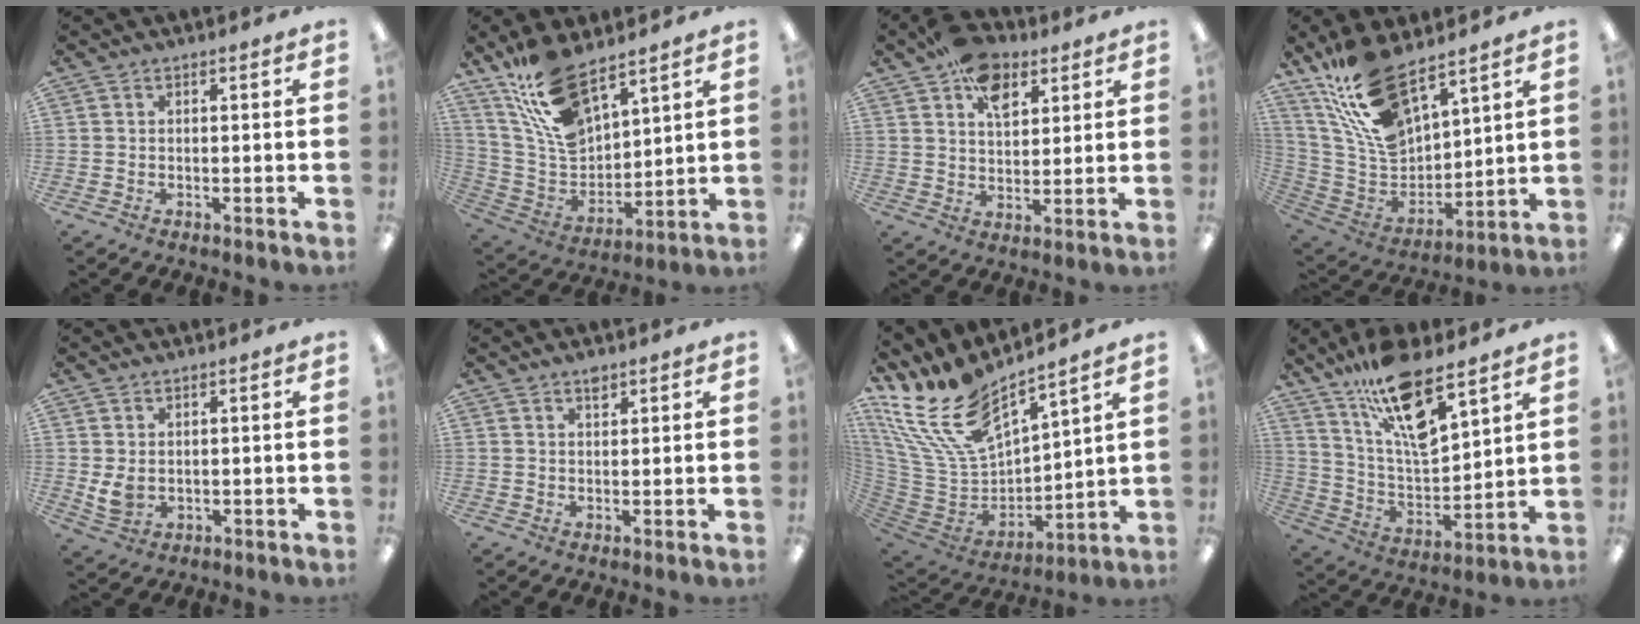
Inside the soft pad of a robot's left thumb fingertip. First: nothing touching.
{"total": 16.8, "force": [12.1, 7.3, 9.1], "torque": [-0.197, -0.062, 0.223]}
{"total": 10.6, "force": [6.1, 6.4, 5.8], "torque": [-0.081, -0.023, 0.109]}
{"total": 18.8, "force": [13.7, 7.9, 10.2], "torque": [-0.228, -0.078, 0.250]}
{"total": 4.1, "force": [1.1, 2.8, 2.8], "torque": [-0.050, -0.008, 0.017]}
{"total": 2.2, "force": [1.8, 0.9, 1.0], "torque": [-0.006, -0.008, 0.030]}
{"total": 19.3, "force": [14.6, 7.5, 10.1], "torque": [-0.246, -0.104, 0.261]}
{"total": 17.8, "force": [12.1, 5.7, 11.7], "torque": [-0.211, -0.066, 0.209]}